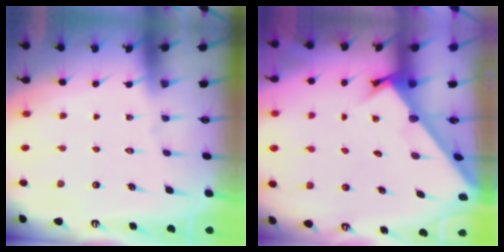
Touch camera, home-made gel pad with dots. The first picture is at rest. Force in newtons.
{"total": 2.7, "press": 2.7, "slide": 0.2}